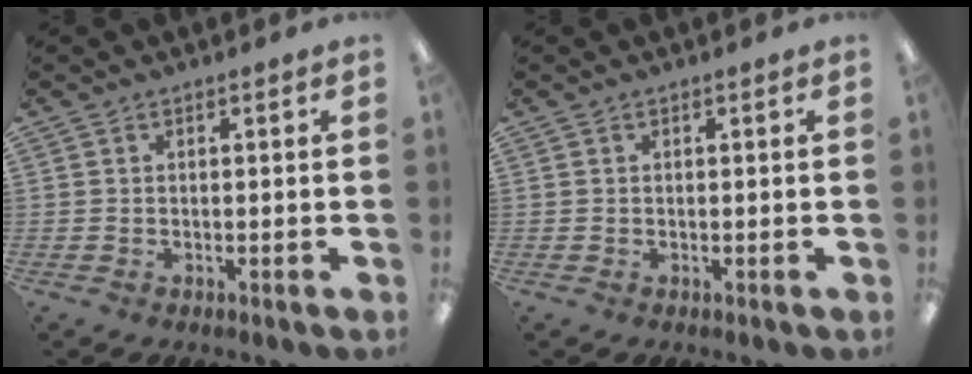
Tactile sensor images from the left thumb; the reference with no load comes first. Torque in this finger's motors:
{"motor_torque": [-0.13, -0.04, -0.21, 0.02, 0.00]}